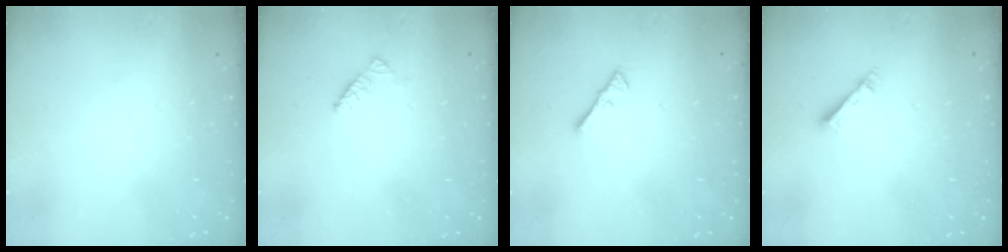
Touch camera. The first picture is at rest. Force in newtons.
{"total": 2.9, "press": 2.9, "slide": 0.5}
{"total": 2.3, "press": 2.2, "slide": 0.4}
{"total": 3.9, "press": 3.8, "slide": 0.5}